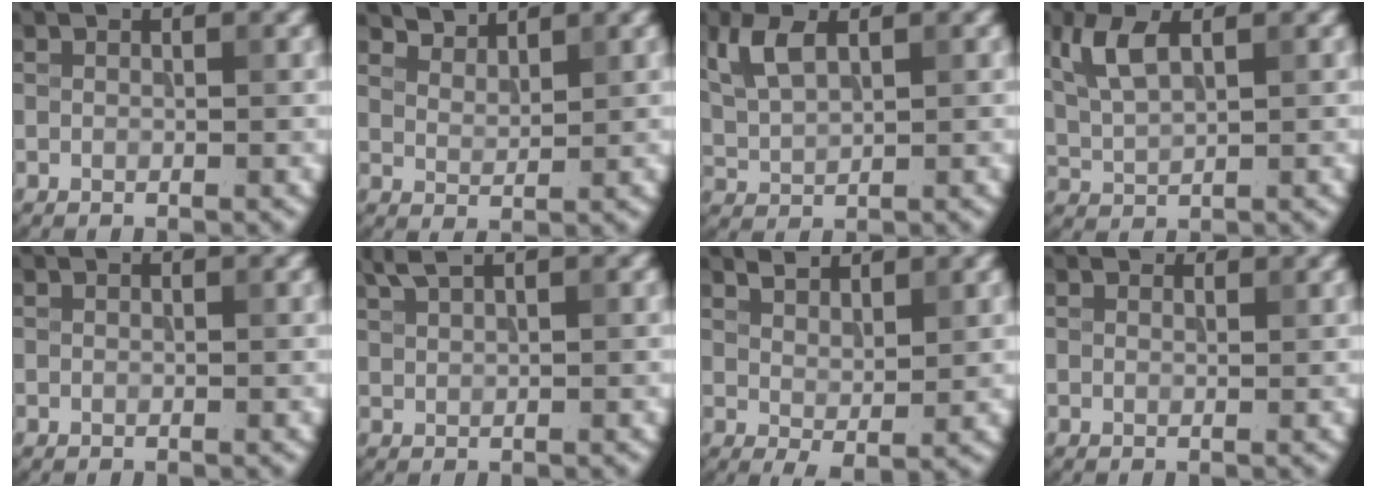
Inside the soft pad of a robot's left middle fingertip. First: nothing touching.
{"total": 2.7, "force": [2.7, 0.4, 0.3], "torque": [-0.011, -0.004, 0.049]}
{"total": 3.6, "force": [1.6, 1.7, 2.7], "torque": [-0.064, 0.006, 0.034]}
{"total": 3.8, "force": [1.5, 1.6, 3.0], "torque": [-0.073, 0.007, 0.032]}
{"total": 0.0}
{"total": 2.0, "force": [1.6, 0.4, 1.2], "torque": [-0.023, 0.005, 0.035]}
{"total": 2.4, "force": [1.8, 0.8, 1.4], "torque": [-0.026, -0.006, 0.038]}
{"total": 1.2, "force": [1.0, 0.5, 0.2], "torque": [-0.007, -0.005, 0.010]}